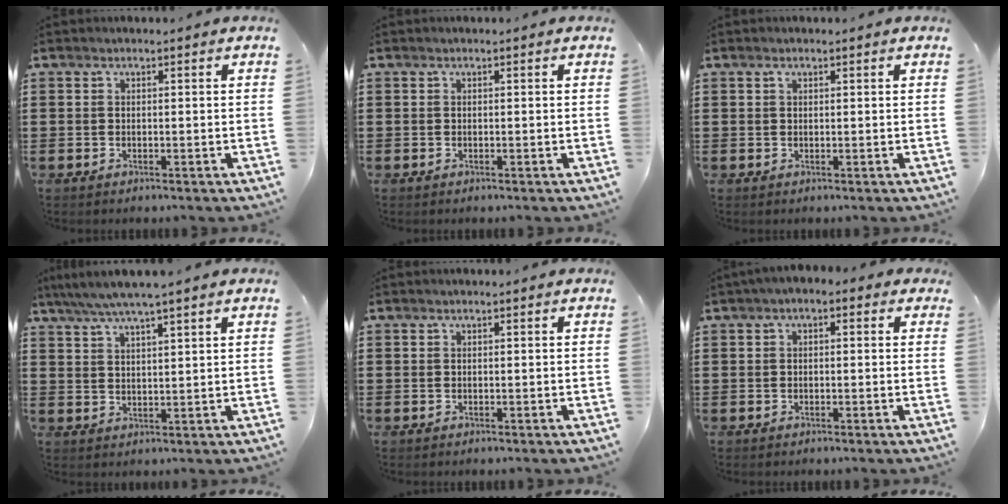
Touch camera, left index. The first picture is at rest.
{"total": 0.0}
{"total": 0.7, "force": [0.5, 0.3, 0.5], "torque": [-0.010, 0.003, 0.009]}
{"total": 4.3, "force": [3.5, -0.2, 2.4], "torque": [-0.055, -0.010, 0.062]}
{"total": 0.0}
{"total": 1.6, "force": [-0.2, 0.9, 1.2], "torque": [-0.024, 0.006, -0.007]}